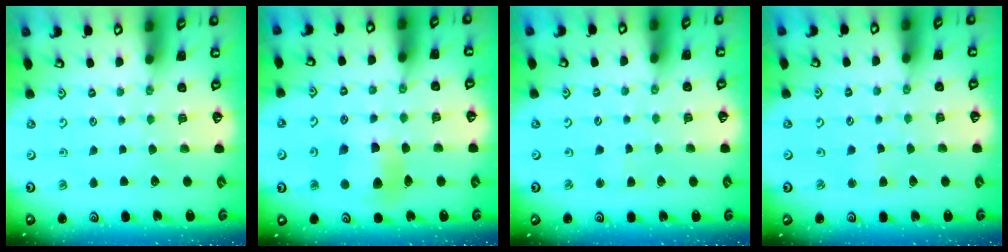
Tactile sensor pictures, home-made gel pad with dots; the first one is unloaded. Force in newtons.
{"total": 8.9, "press": 8.8, "slide": 1.5}
{"total": 1.6, "press": 1.5, "slide": 0.2}
{"total": 2.1, "press": 2.0, "slide": 0.4}